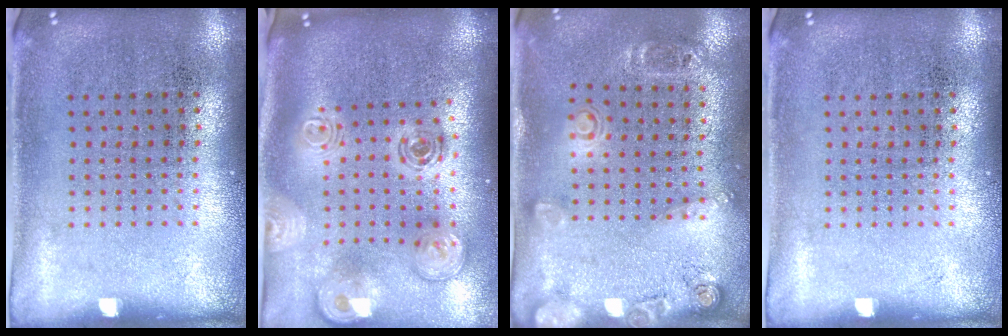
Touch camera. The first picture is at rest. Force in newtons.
{"total": 2.3, "press": 1.8, "slide": 1.5}
{"total": 1.8, "press": 1.2, "slide": 1.4}
{"total": 0.0}